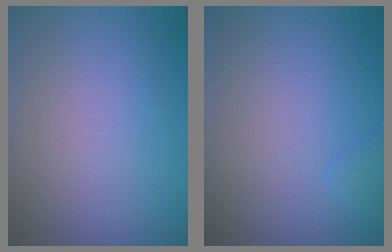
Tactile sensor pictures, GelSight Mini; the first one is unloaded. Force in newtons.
{"total": 0.8, "press": 0.8, "slide": 0.0}